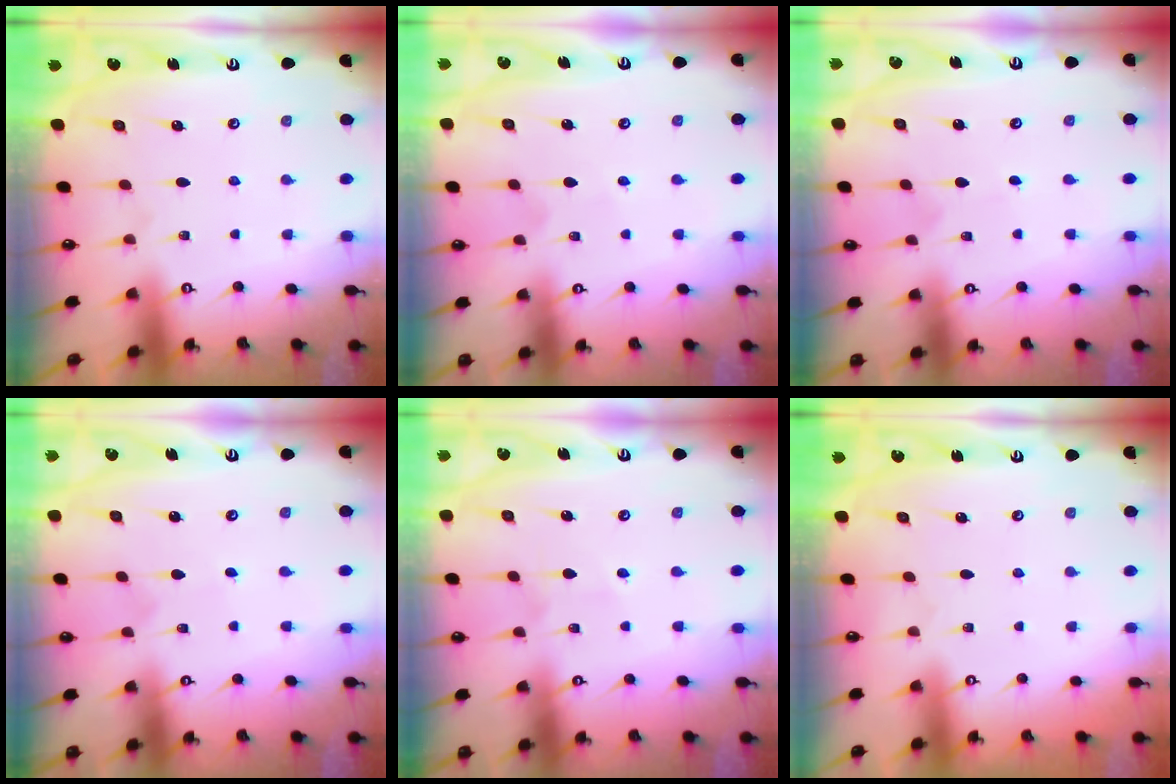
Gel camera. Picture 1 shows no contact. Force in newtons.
{"total": 2.7, "press": 2.7, "slide": 0.3}
{"total": 0.5, "press": 0.5, "slide": 0.0}
{"total": 0.7, "press": 0.7, "slide": 0.0}
{"total": 2.7, "press": 2.5, "slide": 1.1}
{"total": 0.0}